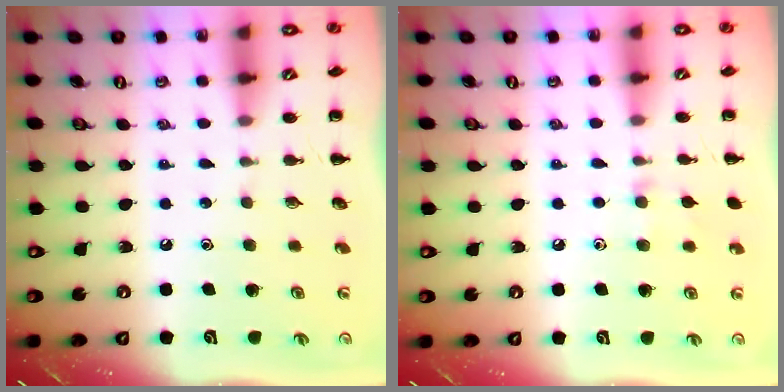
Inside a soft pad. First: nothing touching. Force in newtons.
{"total": 6.7, "press": 6.4, "slide": 1.8}